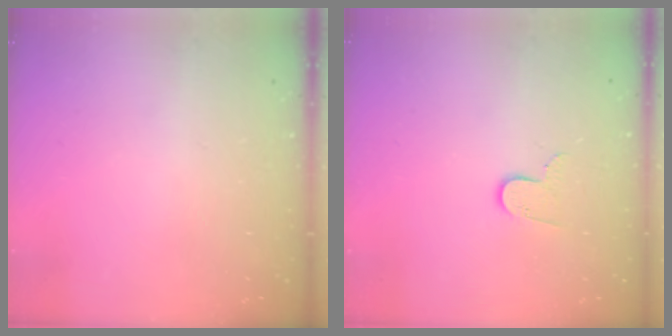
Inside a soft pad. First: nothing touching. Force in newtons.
{"total": 6.4, "press": 6.3, "slide": 0.6}